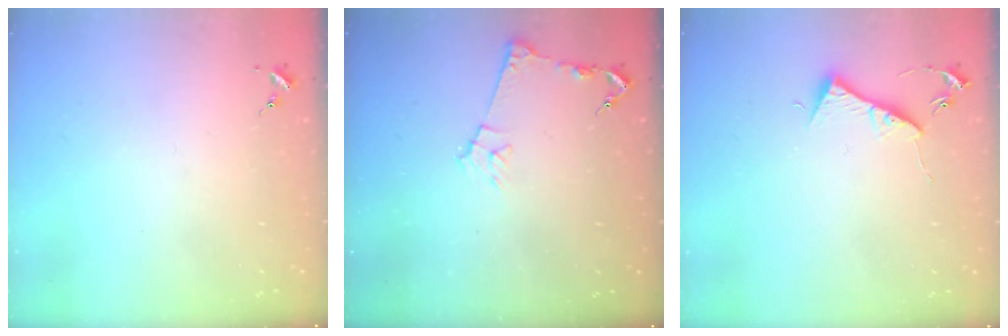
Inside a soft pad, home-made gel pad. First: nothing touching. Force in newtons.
{"total": 8.3, "press": 8.3, "slide": 0.8}
{"total": 6.8, "press": 6.8, "slide": 0.6}